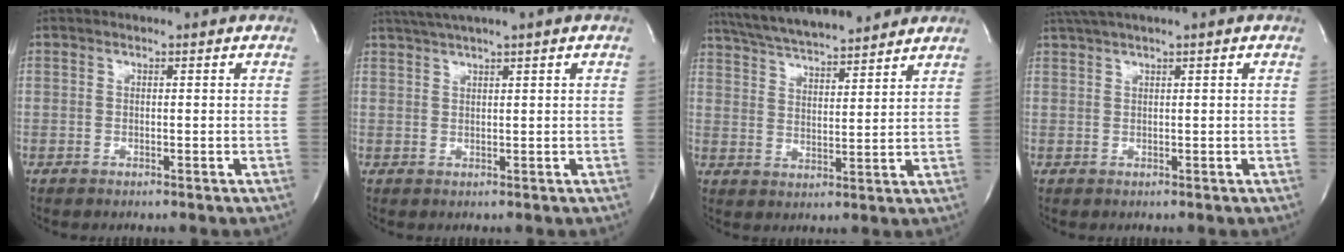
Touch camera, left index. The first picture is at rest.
{"total": 4.0, "force": [2.9, -0.9, 2.6], "torque": [-0.055, 0.012, 0.056]}
{"total": 15.9, "force": [14.1, 2.0, 7.1], "torque": [-0.125, 0.026, 0.226]}
{"total": 3.0, "force": [2.1, -0.6, 2.1], "torque": [-0.051, 0.018, 0.046]}